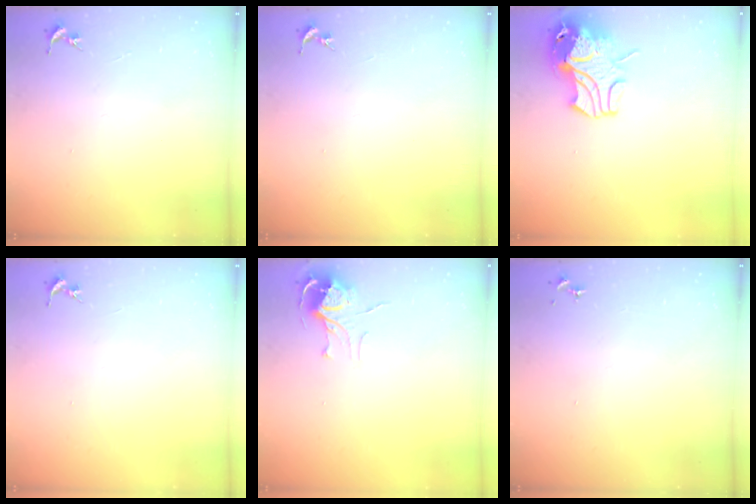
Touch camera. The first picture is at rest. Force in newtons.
{"total": 0.0}
{"total": 12.1, "press": 12.0, "slide": 1.8}
{"total": 0.0}
{"total": 7.0, "press": 7.0, "slide": 0.6}
{"total": 0.0}